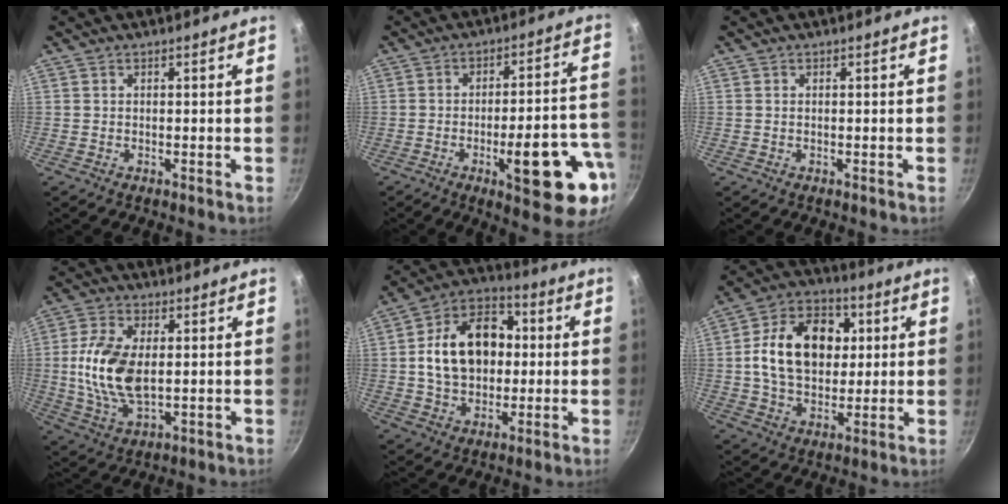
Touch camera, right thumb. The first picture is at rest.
{"total": 17.6, "force": [-6.2, 5.2, 15.6], "torque": [-0.178, 0.031, -0.080]}
{"total": 0.0}
{"total": 12.9, "force": [0.5, 7.0, 10.8], "torque": [-0.213, -0.002, 0.011]}
{"total": 17.6, "force": [1.4, 12.7, 12.1], "torque": [-0.169, 0.027, 0.014]}
{"total": 18.2, "force": [2.9, 12.9, 12.4], "torque": [-0.173, 0.013, 0.038]}